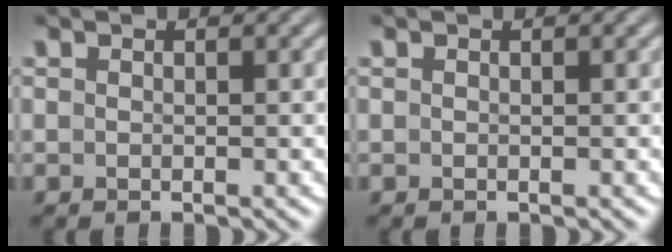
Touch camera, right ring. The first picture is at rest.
{"total": 0.0}